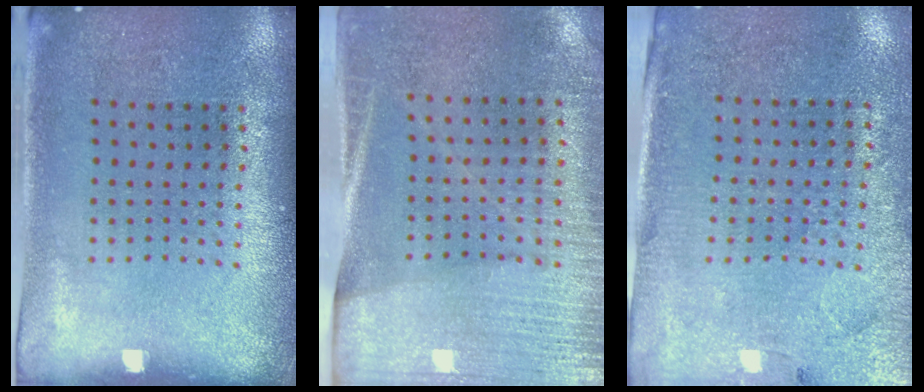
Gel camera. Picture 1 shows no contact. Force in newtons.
{"total": 2.8, "press": 2.5, "slide": 1.3}
{"total": 2.9, "press": 2.7, "slide": 1.1}